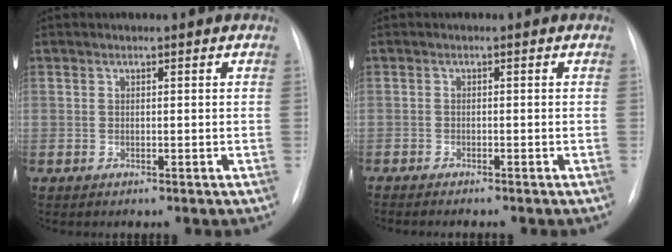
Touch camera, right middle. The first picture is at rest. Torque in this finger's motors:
{"motor_torque": [1.10, -1.04, 0.44, 0.11]}